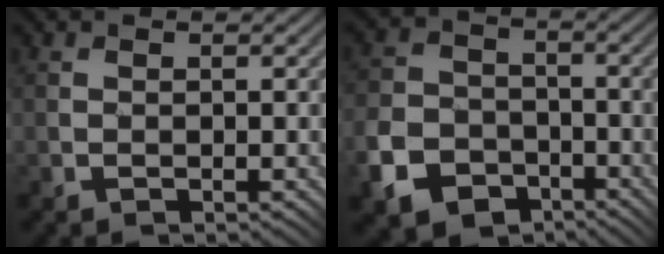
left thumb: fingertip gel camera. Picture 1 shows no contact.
{"total": 8.5, "force": [-4.5, 6.2, 3.8], "torque": [-0.102, -0.021, -0.091]}